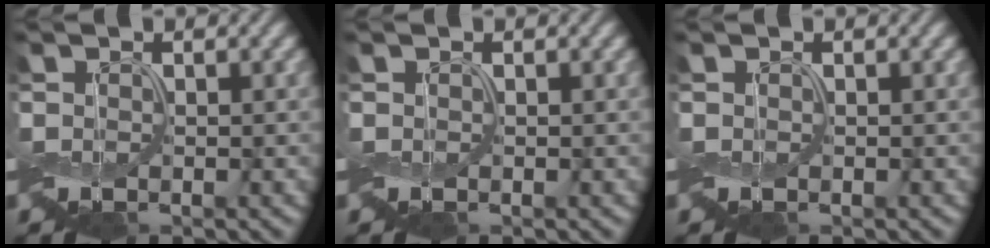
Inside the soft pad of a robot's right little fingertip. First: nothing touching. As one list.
[{"total": 0.0}, {"total": 0.0}]